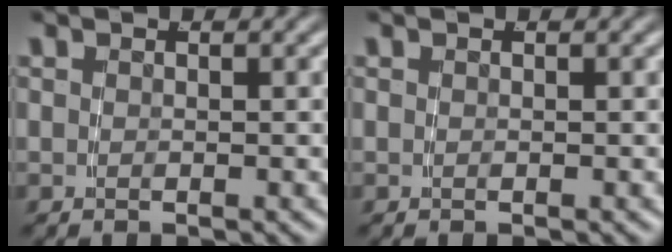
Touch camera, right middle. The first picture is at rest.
{"total": 0.0}